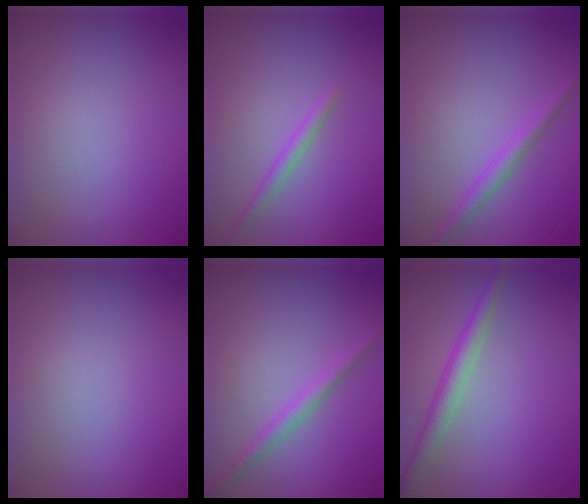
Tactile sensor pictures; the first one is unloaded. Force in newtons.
{"total": 1.4, "press": 1.4, "slide": 0.1}
{"total": 1.9, "press": 1.9, "slide": 0.1}
{"total": 0.0}
{"total": 1.8, "press": 1.8, "slide": 0.1}
{"total": 2.8, "press": 2.8, "slide": 0.1}